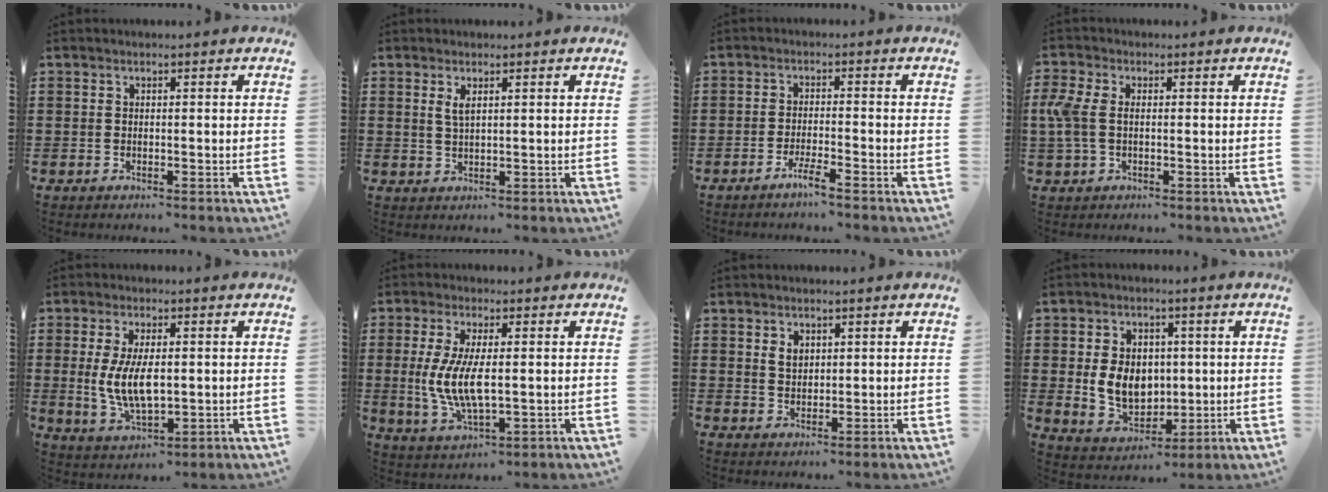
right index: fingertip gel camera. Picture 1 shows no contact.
{"total": 2.1, "force": [1.1, 0.6, 1.7], "torque": [-0.035, 0.002, 0.018]}
{"total": 2.9, "force": [-2.3, -0.2, 1.8], "torque": [-0.037, -0.002, -0.043]}
{"total": 4.3, "force": [0.0, 2.5, 3.6], "torque": [-0.108, -0.005, -0.011]}
{"total": 7.6, "force": [0.3, 3.5, 6.7], "torque": [-0.147, 0.001, 0.002]}
{"total": 7.9, "force": [0.1, 3.0, 7.4], "torque": [-0.163, -0.005, -0.004]}
{"total": 2.2, "force": [1.0, 1.5, 1.2], "torque": [-0.028, 0.005, 0.020]}
{"total": 7.8, "force": [0.5, 6.1, 4.7], "torque": [-0.096, 0.009, 0.009]}